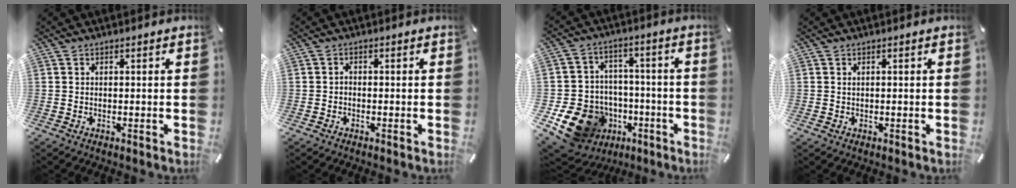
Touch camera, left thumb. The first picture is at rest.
{"total": 1.0, "force": [-0.6, 0.5, 0.5], "torque": [-0.009, 0.002, -0.014]}
{"total": 14.8, "force": [-6.1, 12.4, 5.2], "torque": [-0.085, 0.036, -0.088]}
{"total": 0.7, "force": [0.2, 0.5, 0.4], "torque": [-0.009, 0.001, 0.003]}